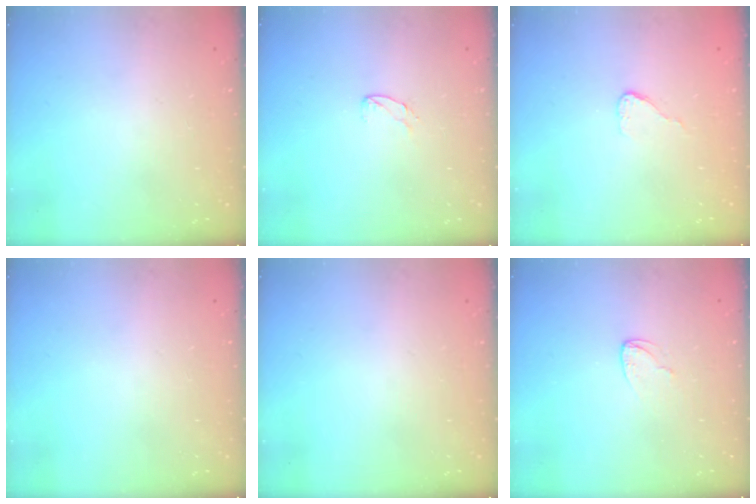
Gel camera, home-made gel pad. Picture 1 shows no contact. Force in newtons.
{"total": 3.8, "press": 3.7, "slide": 0.3}
{"total": 4.4, "press": 4.4, "slide": 0.3}
{"total": 0.0}
{"total": 0.0}
{"total": 3.8, "press": 3.8, "slide": 0.3}